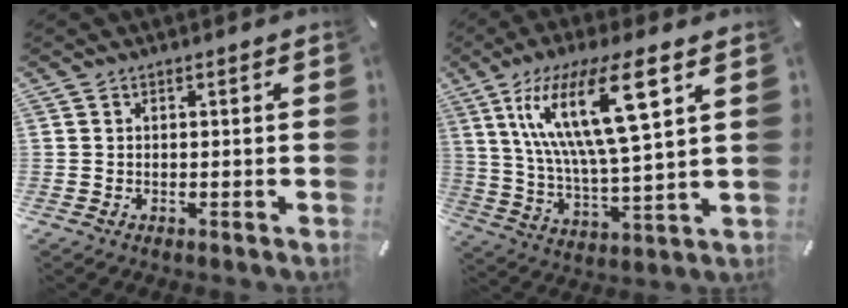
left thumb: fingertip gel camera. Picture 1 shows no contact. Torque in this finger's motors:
{"motor_torque": [2.93, 2.08, 1.77, -0.99, 0.82]}